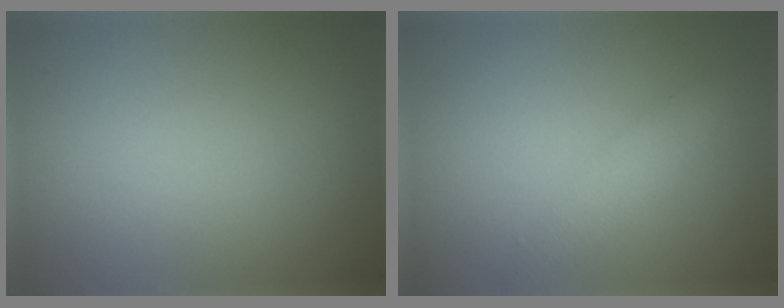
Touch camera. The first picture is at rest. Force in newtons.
{"total": 2.5, "press": 2.5, "slide": 0.1}